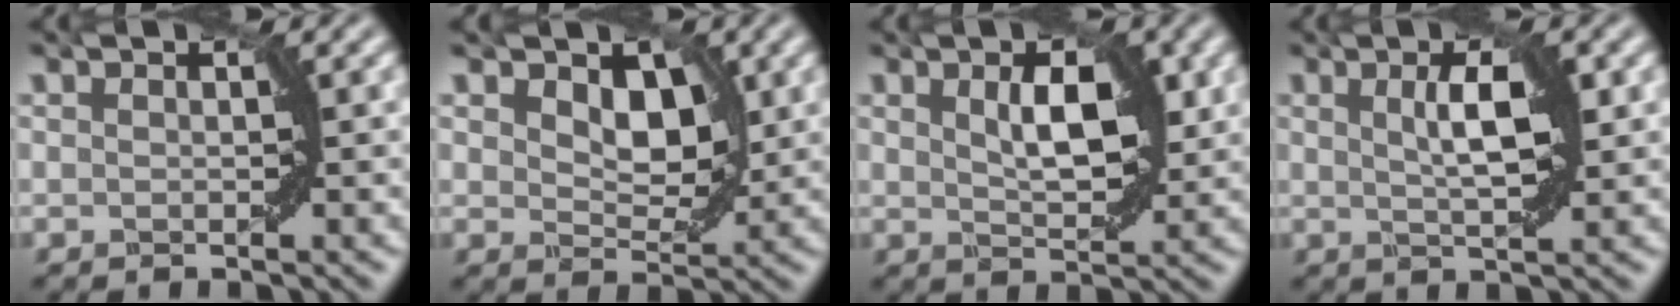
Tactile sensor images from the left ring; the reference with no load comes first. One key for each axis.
{"total": 4.0, "fx": 1.4, "fy": 2.5, "fz": 2.7, "tx": -0.050, "ty": -0.006, "tz": 0.021}
{"total": 4.4, "fx": 1.3, "fy": 1.7, "fz": 3.8, "tx": -0.066, "ty": 0.002, "tz": 0.025}
{"total": 3.8, "fx": 1.0, "fy": 0.9, "fz": 3.6, "tx": -0.059, "ty": 0.005, "tz": 0.017}